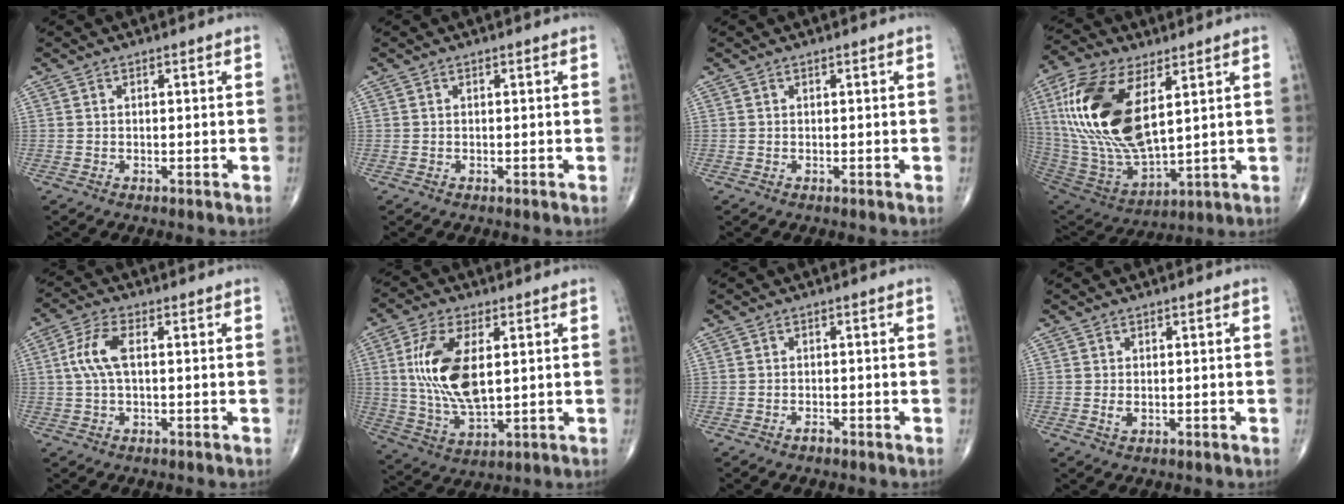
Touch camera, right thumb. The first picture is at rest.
{"total": 0.0}
{"total": 0.0}
{"total": 24.2, "force": [6.7, 11.5, 20.1], "torque": [-0.419, -0.027, 0.133]}
{"total": 6.2, "force": [0.7, 2.6, 5.6], "torque": [-0.136, 0.016, 0.010]}
{"total": 14.5, "force": [2.6, 6.8, 12.5], "torque": [-0.254, -0.013, 0.058]}
{"total": 0.9, "force": [-0.7, 0.4, 0.3], "torque": [-0.004, 0.002, -0.013]}
{"total": 1.2, "force": [-0.1, 0.8, 1.0], "torque": [-0.017, -0.003, 0.000]}